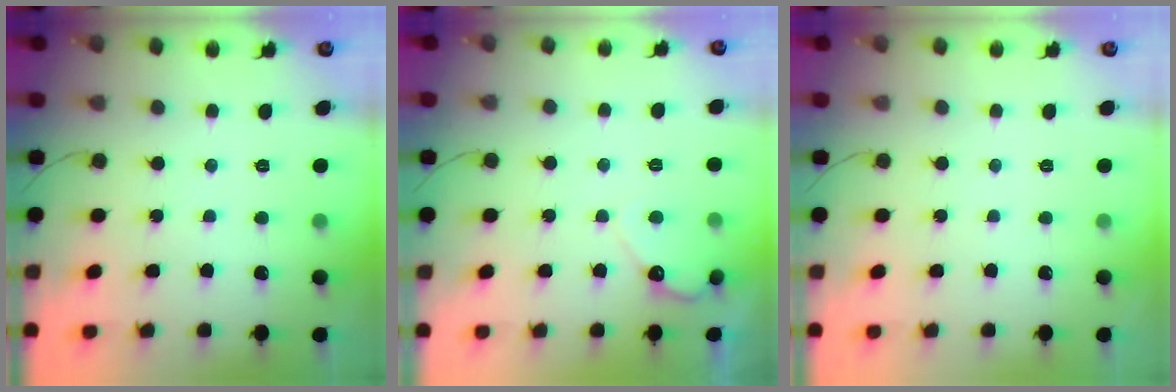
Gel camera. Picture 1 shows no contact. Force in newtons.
{"total": 4.4, "press": 4.4, "slide": 0.3}
{"total": 0.0}